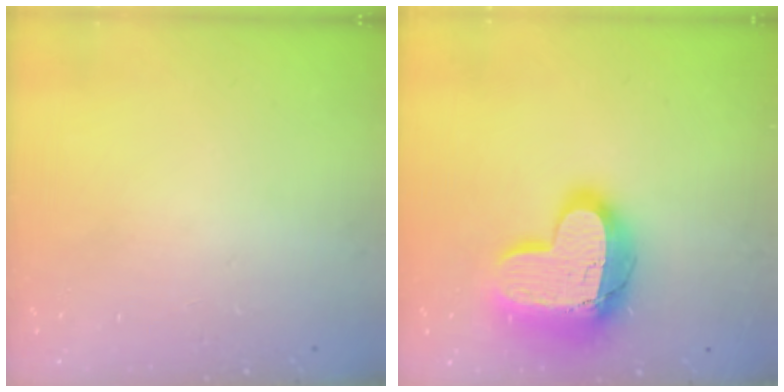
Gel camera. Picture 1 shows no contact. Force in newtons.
{"total": 18.9, "press": 18.8, "slide": 1.5}